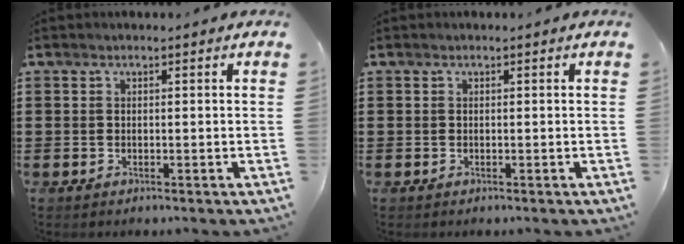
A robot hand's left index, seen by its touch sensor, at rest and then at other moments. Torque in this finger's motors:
{"motor_torque": [0.00, 0.00, 0.00, 0.00]}